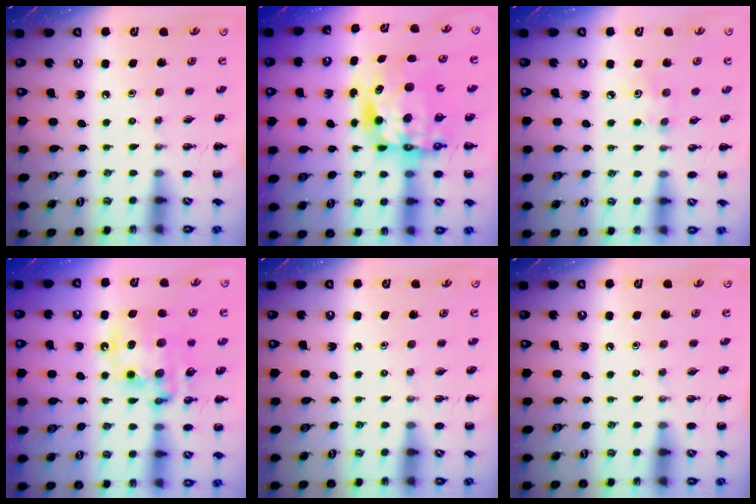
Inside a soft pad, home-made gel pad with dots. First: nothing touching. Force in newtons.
{"total": 11.9, "press": 11.6, "slide": 2.4}
{"total": 3.9, "press": 3.8, "slide": 0.9}
{"total": 14.6, "press": 14.1, "slide": 3.6}
{"total": 0.0}
{"total": 0.0}